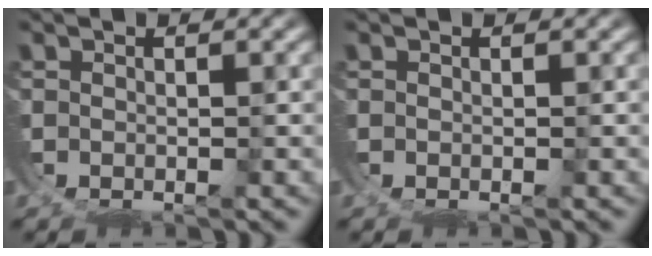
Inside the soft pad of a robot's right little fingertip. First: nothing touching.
{"total": 0.0}